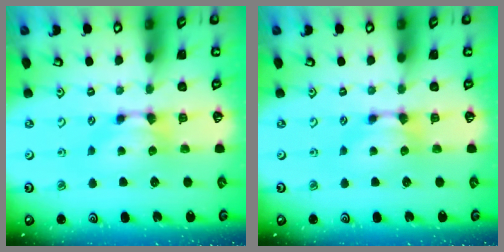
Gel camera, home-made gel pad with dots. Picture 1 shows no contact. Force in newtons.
{"total": 0.0}